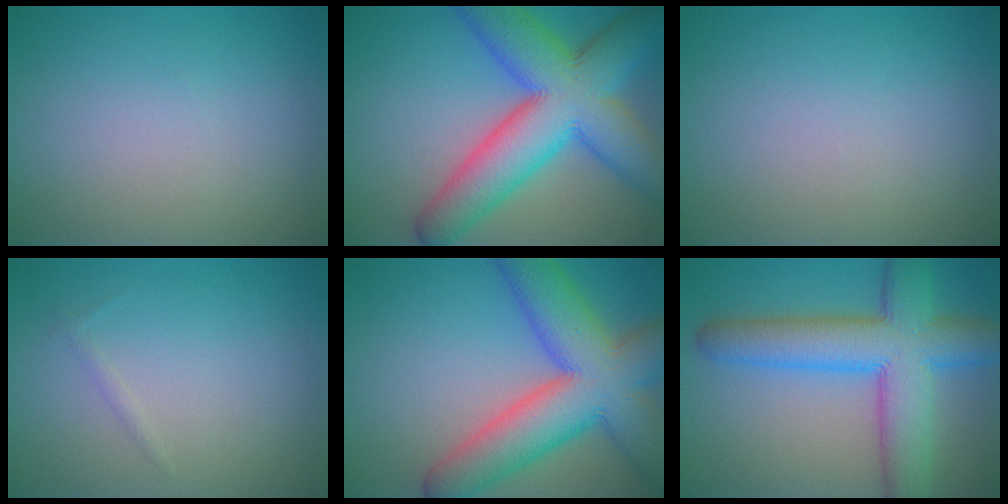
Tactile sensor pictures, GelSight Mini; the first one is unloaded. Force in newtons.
{"total": 12.1, "press": 12.1, "slide": 0.5}
{"total": 0.0}
{"total": 0.5, "press": 0.5, "slide": 0.0}
{"total": 11.7, "press": 11.7, "slide": 0.6}
{"total": 9.8, "press": 9.8, "slide": 0.3}